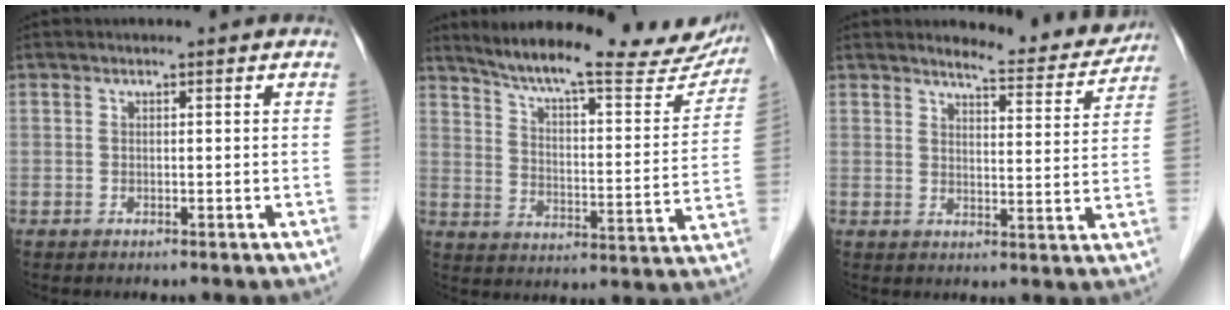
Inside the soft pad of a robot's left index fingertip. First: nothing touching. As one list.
[{"total": 23.9, "force": [21.0, 3.6, 10.8], "torque": [-0.160, -0.037, 0.278]}, {"total": 8.3, "force": [8.1, 1.0, 1.6], "torque": [-0.022, -0.018, 0.097]}]